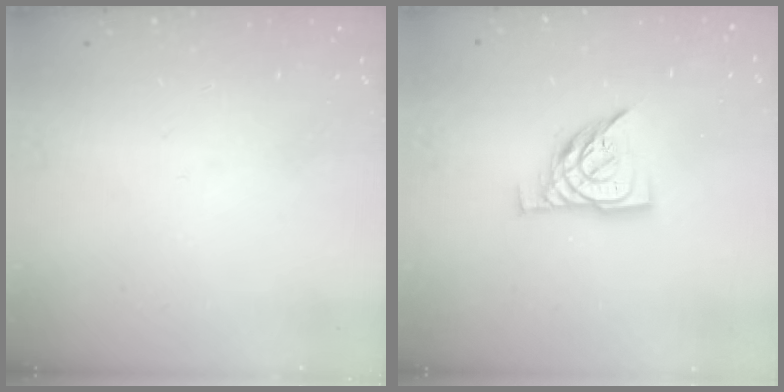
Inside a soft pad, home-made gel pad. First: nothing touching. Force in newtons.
{"total": 10.7, "press": 10.6, "slide": 1.0}